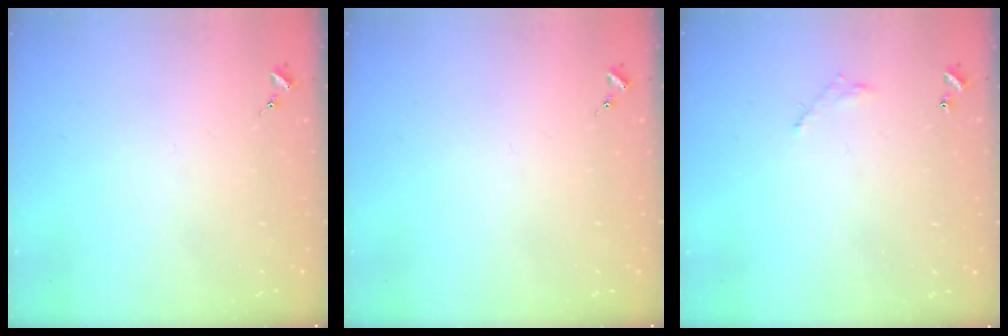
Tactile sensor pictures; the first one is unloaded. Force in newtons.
{"total": 0.0}
{"total": 4.3, "press": 4.3, "slide": 0.2}